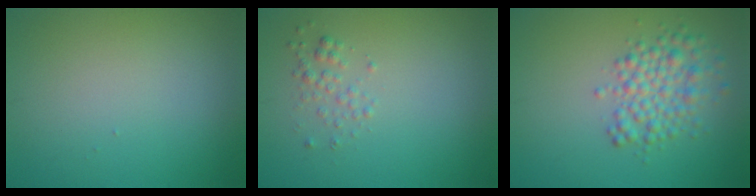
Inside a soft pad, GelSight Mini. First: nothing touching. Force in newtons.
{"total": 1.2, "press": 1.2, "slide": 0.1}
{"total": 3.8, "press": 3.8, "slide": 0.1}